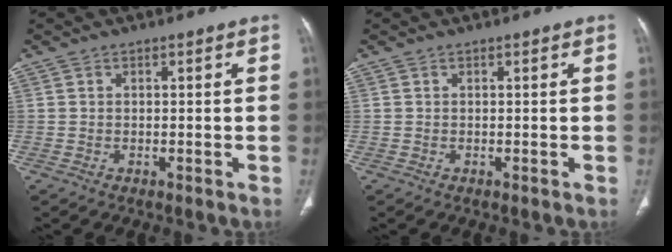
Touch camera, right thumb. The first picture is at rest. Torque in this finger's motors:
{"motor_torque": [0.00, 0.00, -0.08, 0.09, 0.03]}